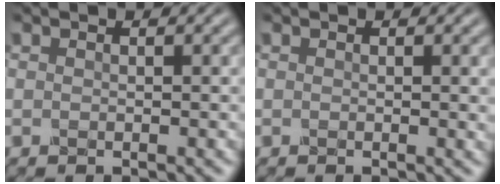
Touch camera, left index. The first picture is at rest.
{"total": 0.9, "force": [-0.2, 0.3, 0.8], "torque": [-0.013, -0.001, -0.002]}